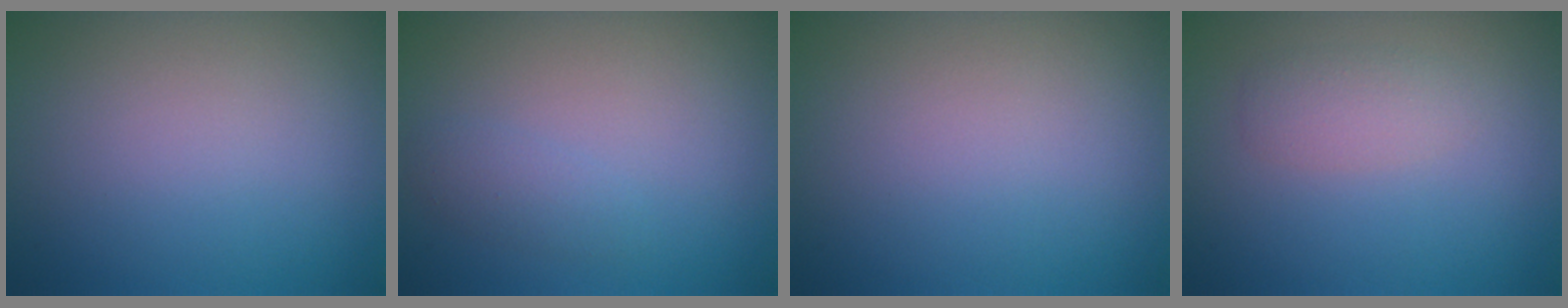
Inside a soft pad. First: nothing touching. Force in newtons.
{"total": 1.3, "press": 1.3, "slide": 0.0}
{"total": 0.0}
{"total": 1.8, "press": 1.8, "slide": 0.1}